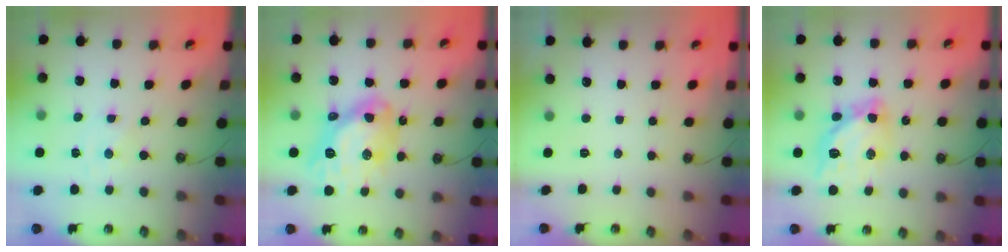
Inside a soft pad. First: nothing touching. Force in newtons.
{"total": 18.4, "press": 18.3, "slide": 1.9}
{"total": 0.0}
{"total": 14.3, "press": 14.2, "slide": 1.4}